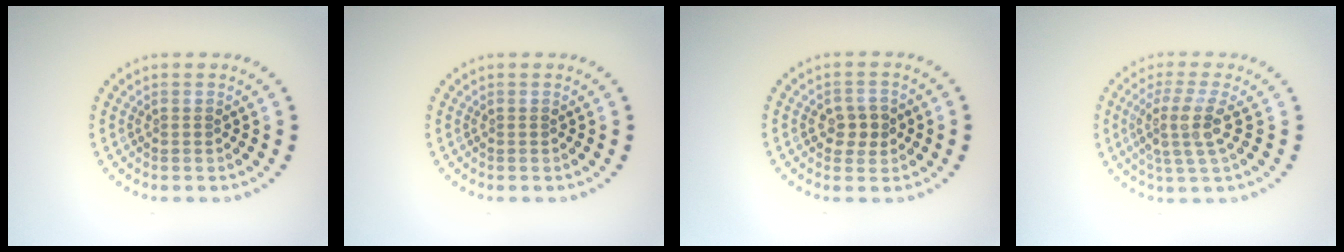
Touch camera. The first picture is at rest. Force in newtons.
{"total": 0.0}
{"total": 2.4, "press": 2.4, "slide": 0.4}
{"total": 3.7, "press": 2.8, "slide": 2.4}